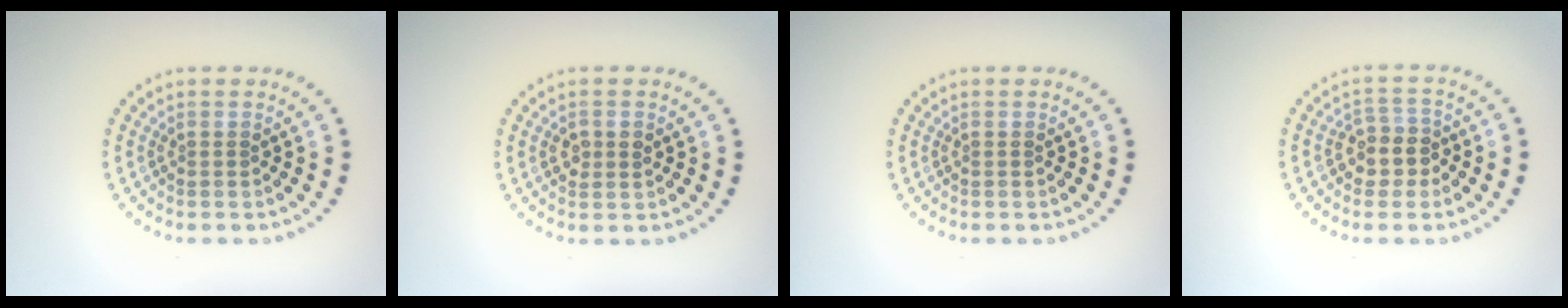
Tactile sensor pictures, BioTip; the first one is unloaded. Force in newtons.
{"total": 1.5, "press": 1.5, "slide": 0.1}
{"total": 0.0}
{"total": 2.7, "press": 2.4, "slide": 1.1}